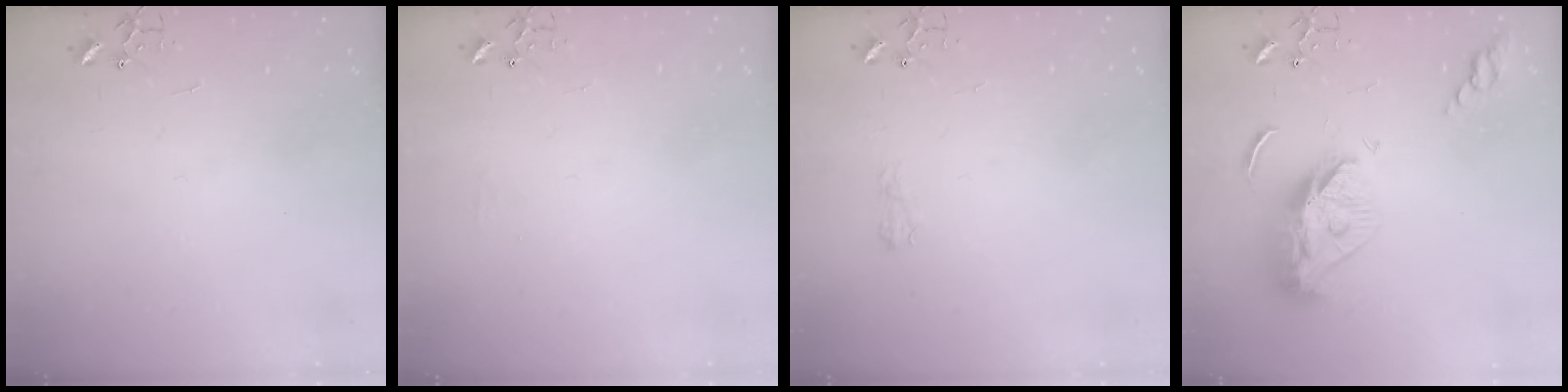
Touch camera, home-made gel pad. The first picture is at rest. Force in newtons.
{"total": 4.6, "press": 4.6, "slide": 0.7}
{"total": 5.0, "press": 5.0, "slide": 0.6}
{"total": 13.4, "press": 13.4, "slide": 1.2}